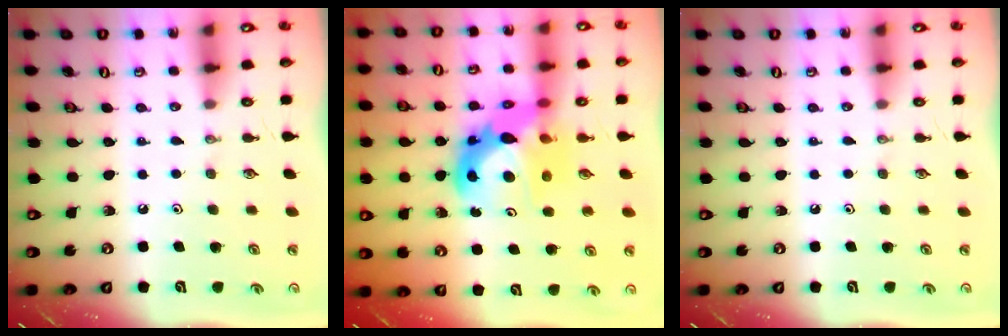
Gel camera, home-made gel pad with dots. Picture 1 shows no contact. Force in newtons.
{"total": 13.7, "press": 13.6, "slide": 1.1}
{"total": 0.0}